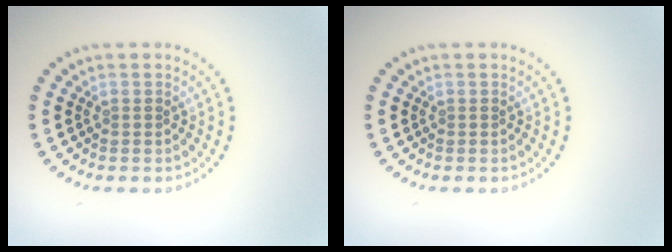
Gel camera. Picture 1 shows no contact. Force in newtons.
{"total": 0.0}